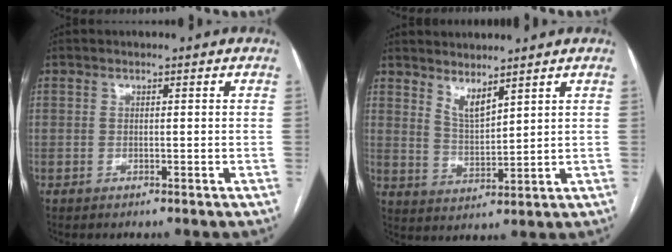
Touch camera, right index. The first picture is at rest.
{"total": 4.2, "force": [3.4, 0.7, 2.3], "torque": [-0.048, -0.016, 0.073]}